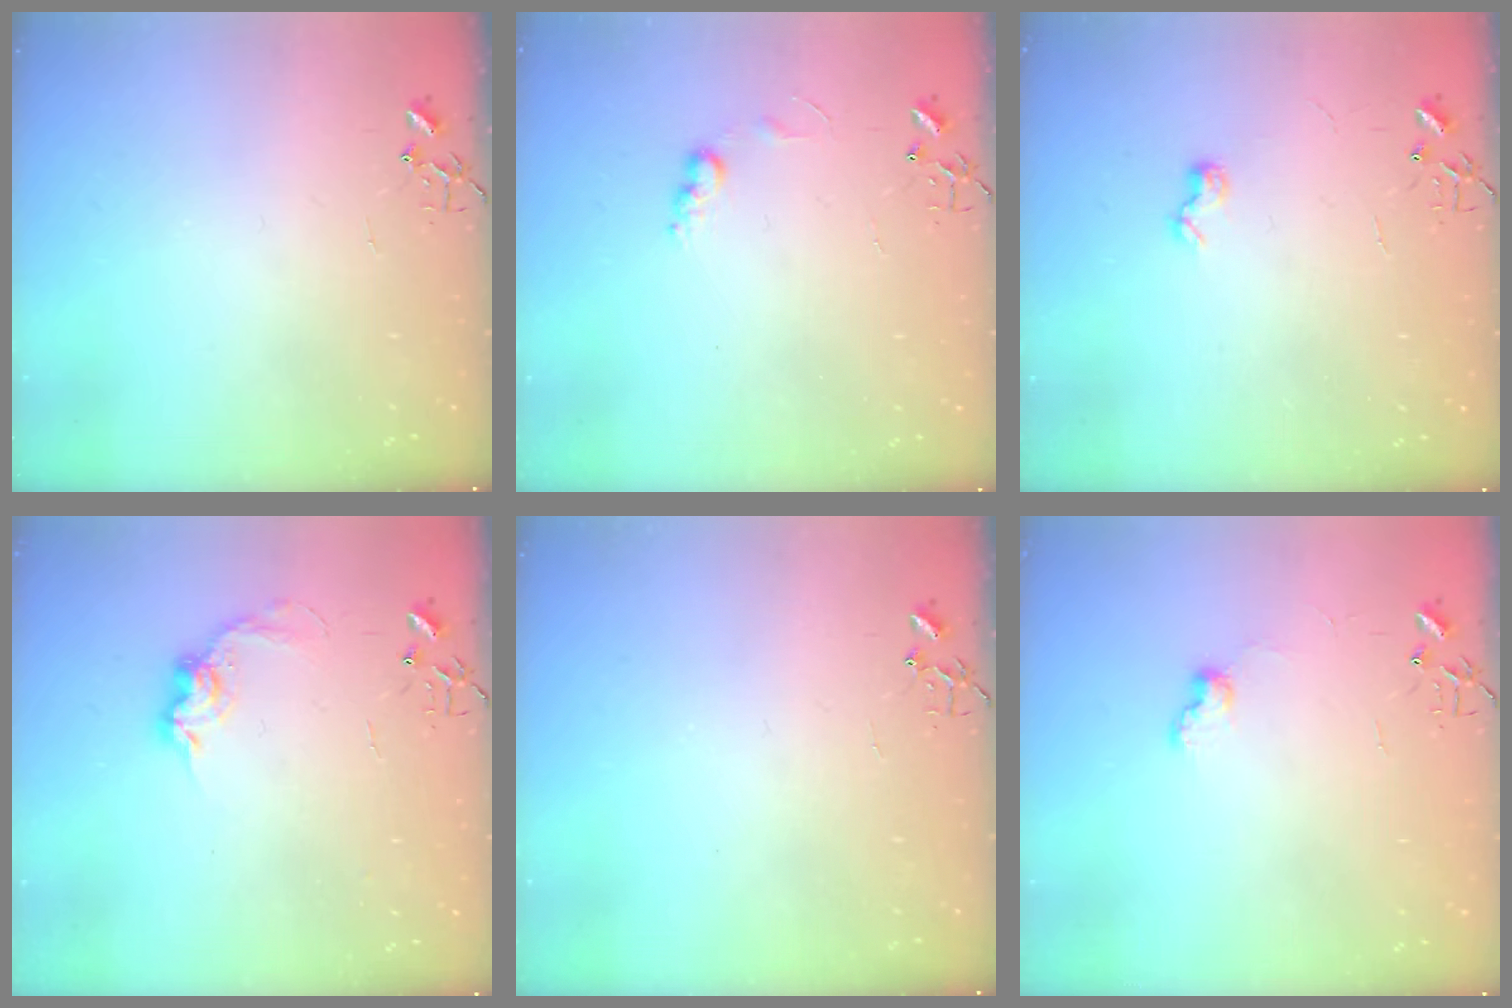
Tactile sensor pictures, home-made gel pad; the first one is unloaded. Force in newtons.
{"total": 6.6, "press": 6.5, "slide": 0.4}
{"total": 6.5, "press": 6.4, "slide": 0.6}
{"total": 10.0, "press": 10.0, "slide": 0.6}
{"total": 0.0}
{"total": 6.3, "press": 6.2, "slide": 0.9}